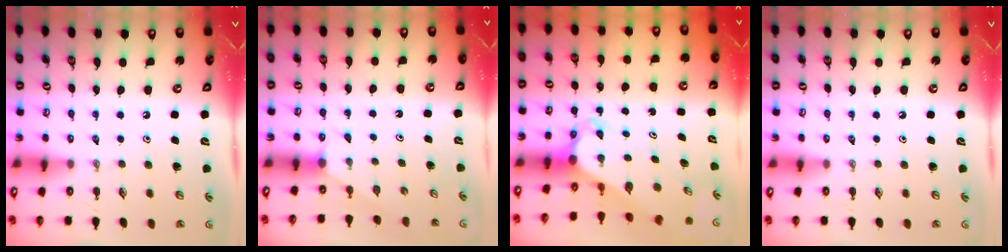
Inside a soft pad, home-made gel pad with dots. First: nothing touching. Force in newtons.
{"total": 2.0, "press": 2.0, "slide": 0.2}
{"total": 3.9, "press": 3.9, "slide": 0.3}
{"total": 0.0}